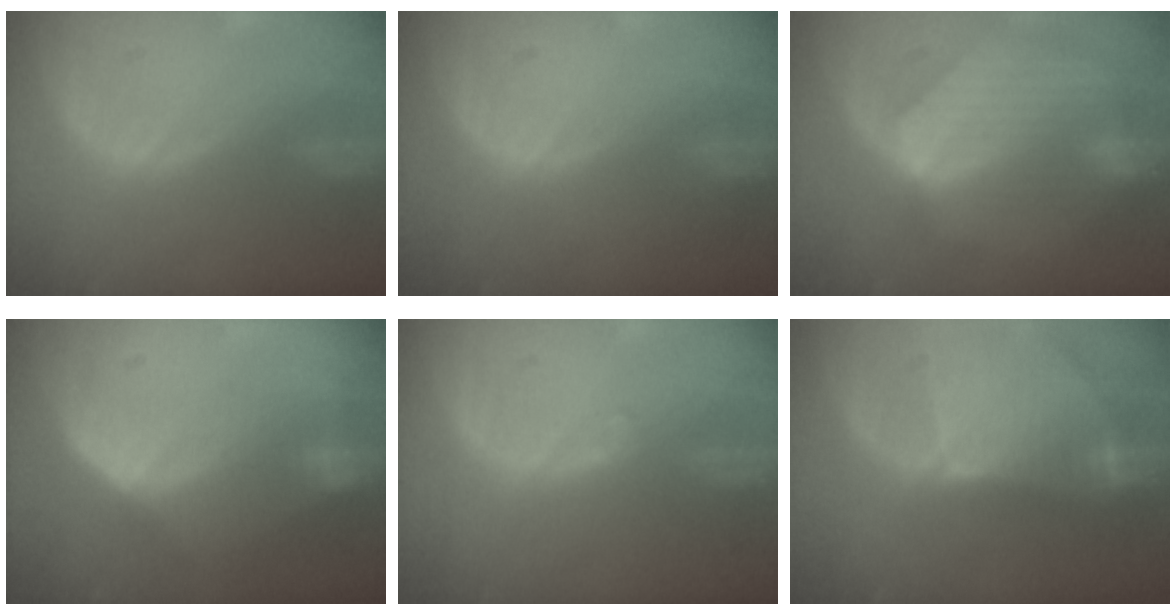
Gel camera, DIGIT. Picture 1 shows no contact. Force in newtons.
{"total": 0.0}
{"total": 8.6, "press": 7.9, "slide": 3.5}
{"total": 7.5, "press": 6.4, "slide": 3.9}
{"total": 1.1, "press": 0.8, "slide": 0.7}
{"total": 9.5, "press": 8.4, "slide": 4.5}